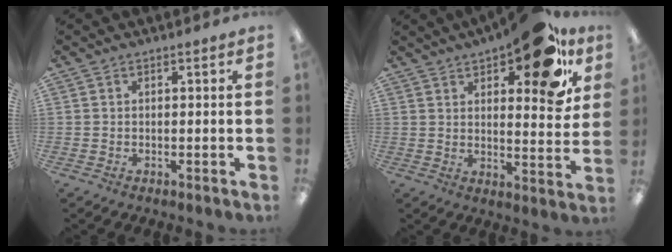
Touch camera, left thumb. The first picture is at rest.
{"total": 17.7, "force": [10.8, 6.9, 12.2], "torque": [-0.158, -0.059, 0.172]}